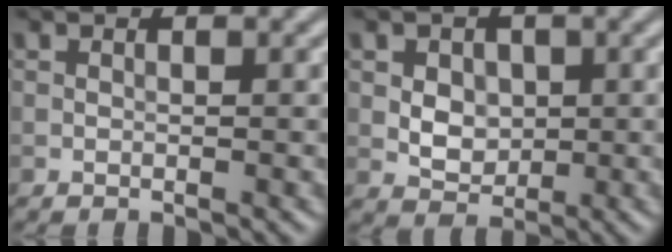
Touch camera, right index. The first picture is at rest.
{"total": 3.5, "force": [0.5, 2.7, 2.1], "torque": [-0.032, 0.004, 0.009]}